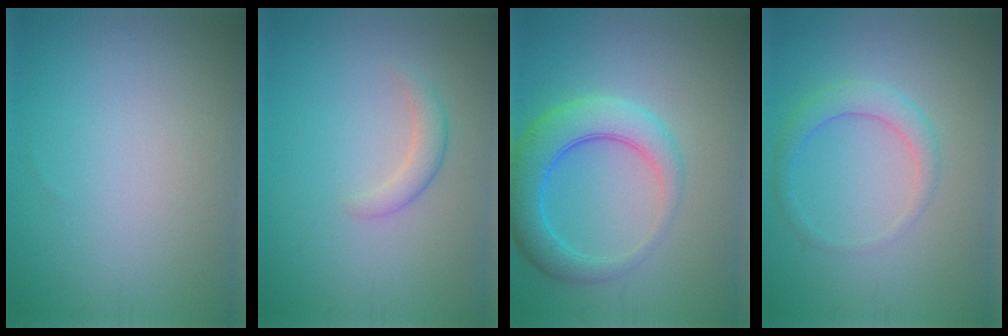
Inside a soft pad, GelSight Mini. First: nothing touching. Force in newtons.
{"total": 1.7, "press": 1.7, "slide": 0.1}
{"total": 5.4, "press": 5.4, "slide": 0.2}
{"total": 2.4, "press": 2.4, "slide": 0.1}